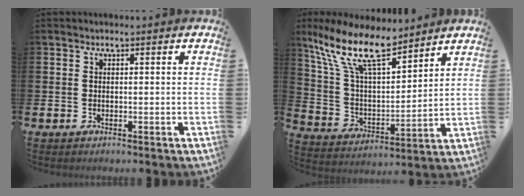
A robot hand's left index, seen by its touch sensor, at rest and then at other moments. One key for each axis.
{"total": 12.8, "fx": 10.0, "fy": 3.9, "fz": 6.9, "tx": -0.174, "ty": -0.045, "tz": 0.180}